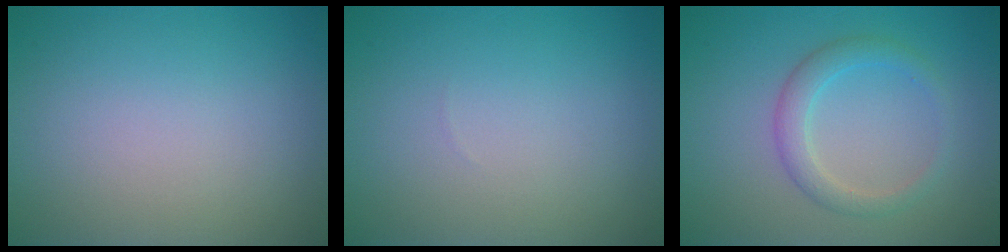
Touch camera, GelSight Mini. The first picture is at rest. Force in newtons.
{"total": 0.0}
{"total": 2.4, "press": 2.4, "slide": 0.1}